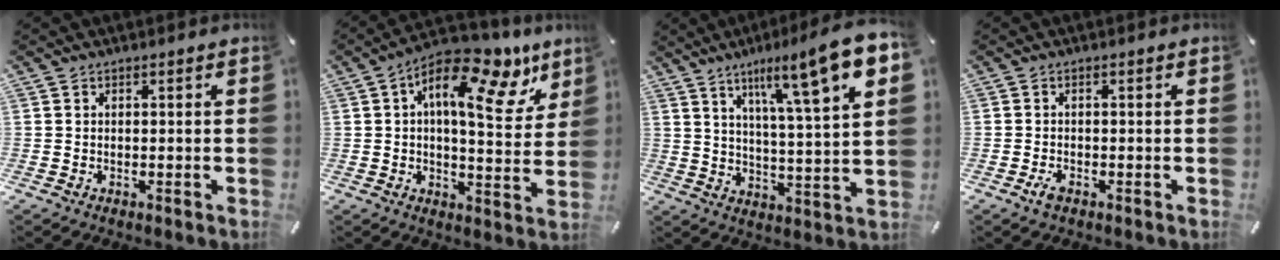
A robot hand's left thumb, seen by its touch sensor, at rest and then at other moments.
{"total": 18.1, "force": [8.3, 7.2, 14.3], "torque": [-0.215, -0.046, 0.130]}
{"total": 14.6, "force": [8.8, 1.9, 11.5], "torque": [-0.179, -0.057, 0.126]}
{"total": 2.0, "force": [-1.0, 0.9, 1.5], "torque": [-0.041, -0.002, -0.023]}